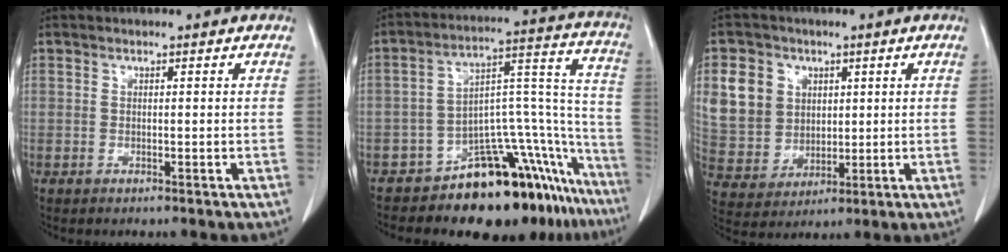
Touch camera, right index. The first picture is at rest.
{"total": 20.3, "force": [-16.1, 6.2, 10.7], "torque": [-0.044, 0.077, -0.225]}
{"total": 10.1, "force": [3.4, 8.8, 3.5], "torque": [-0.094, 0.021, 0.076]}